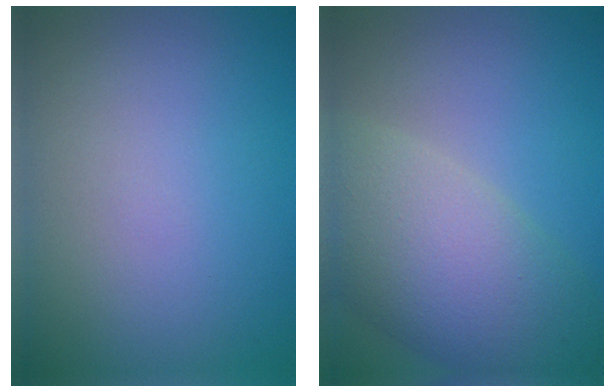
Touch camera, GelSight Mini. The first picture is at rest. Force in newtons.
{"total": 8.6, "press": 8.6, "slide": 0.4}